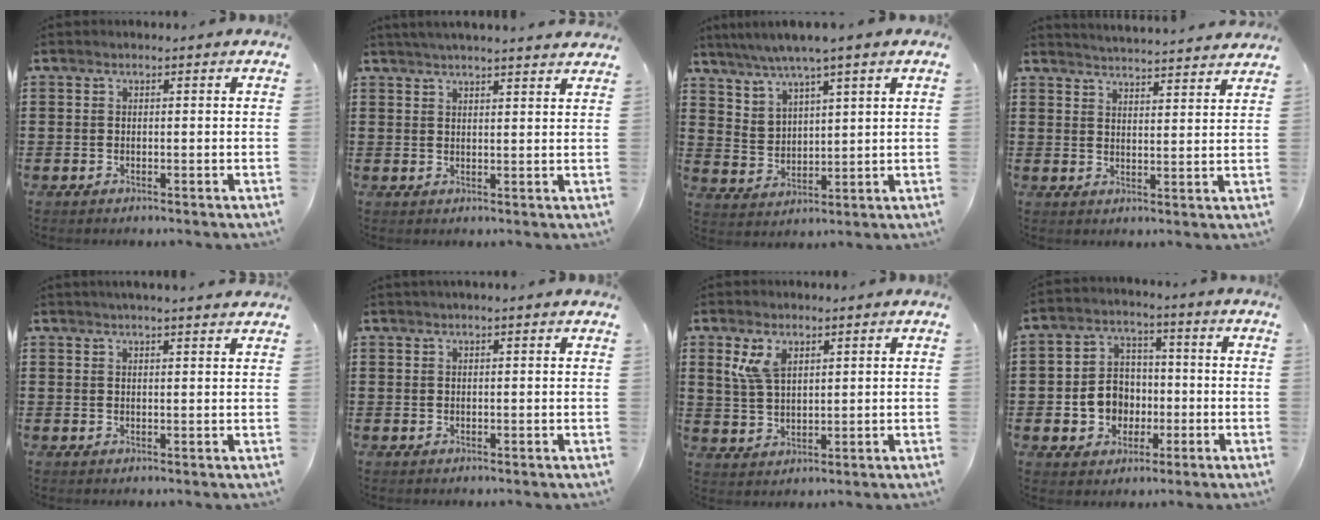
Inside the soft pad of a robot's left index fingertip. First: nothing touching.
{"total": 2.7, "force": [2.6, -0.5, 0.5], "torque": [-0.018, -0.007, 0.048]}
{"total": 4.0, "force": [3.6, 0.4, 1.7], "torque": [-0.044, -0.010, 0.064]}
{"total": 3.8, "force": [3.8, -0.7, 0.1], "torque": [-0.015, -0.025, 0.065]}
{"total": 2.0, "force": [1.9, -0.2, 0.6], "torque": [-0.015, 0.000, 0.036]}
{"total": 0.8, "force": [0.6, -0.1, 0.5], "torque": [-0.011, -0.001, 0.012]}
{"total": 4.5, "force": [2.4, 2.2, 3.1], "torque": [-0.070, 0.005, 0.043]}
{"total": 6.6, "force": [-1.3, 6.0, 2.5], "torque": [-0.054, 0.016, -0.023]}